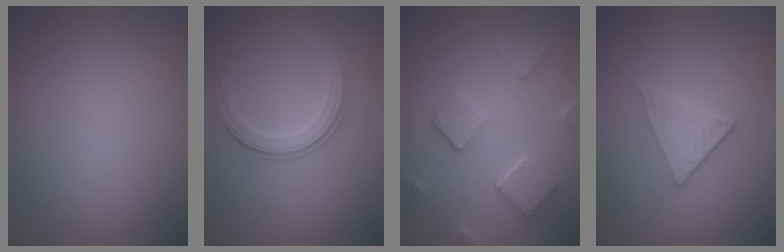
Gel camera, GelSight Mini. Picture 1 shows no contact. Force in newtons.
{"total": 2.9, "press": 2.7, "slide": 1.0}
{"total": 5.0, "press": 3.9, "slide": 3.2}
{"total": 2.0, "press": 1.7, "slide": 1.0}